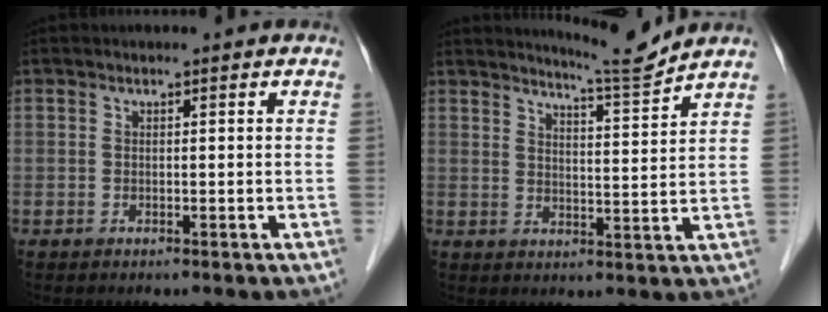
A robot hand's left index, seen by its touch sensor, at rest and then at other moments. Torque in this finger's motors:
{"motor_torque": [0.19, -0.54, 0.00, 0.01]}